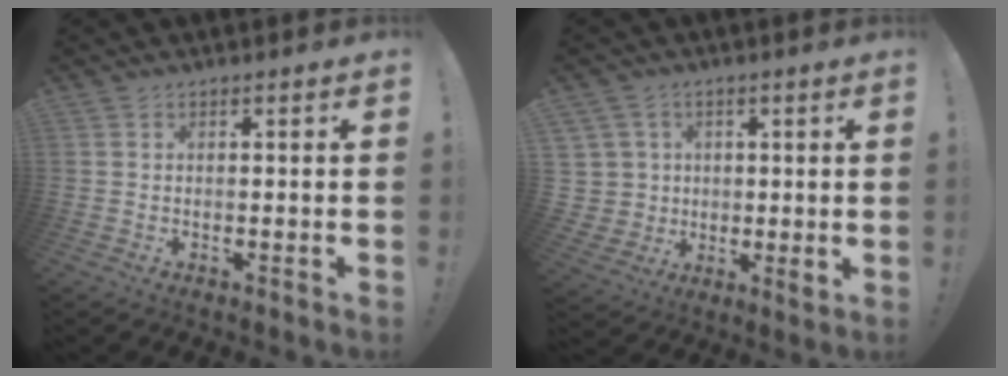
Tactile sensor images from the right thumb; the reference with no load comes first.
{"total": 7.7, "force": [2.1, 7.1, 1.7], "torque": [-0.041, -0.014, 0.050]}